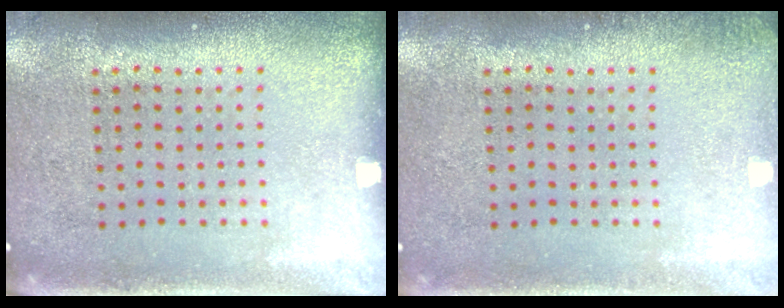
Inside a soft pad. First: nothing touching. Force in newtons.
{"total": 0.8, "press": 0.8, "slide": 0.1}